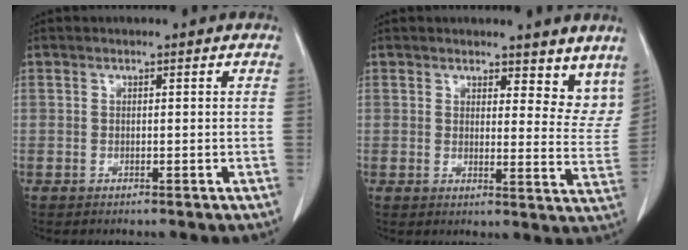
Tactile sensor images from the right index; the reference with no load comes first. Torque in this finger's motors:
{"motor_torque": [-0.05, 0.17, -0.04, 0.00]}